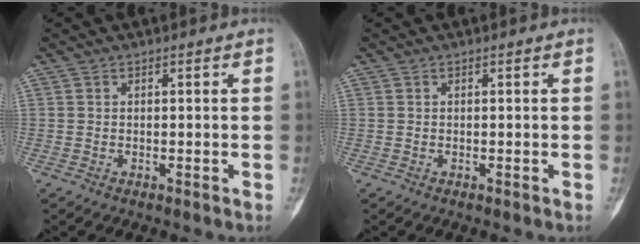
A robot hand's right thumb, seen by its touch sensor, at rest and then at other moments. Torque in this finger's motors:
{"motor_torque": [0.11, 0.05, 0.00, 0.00, 0.00]}